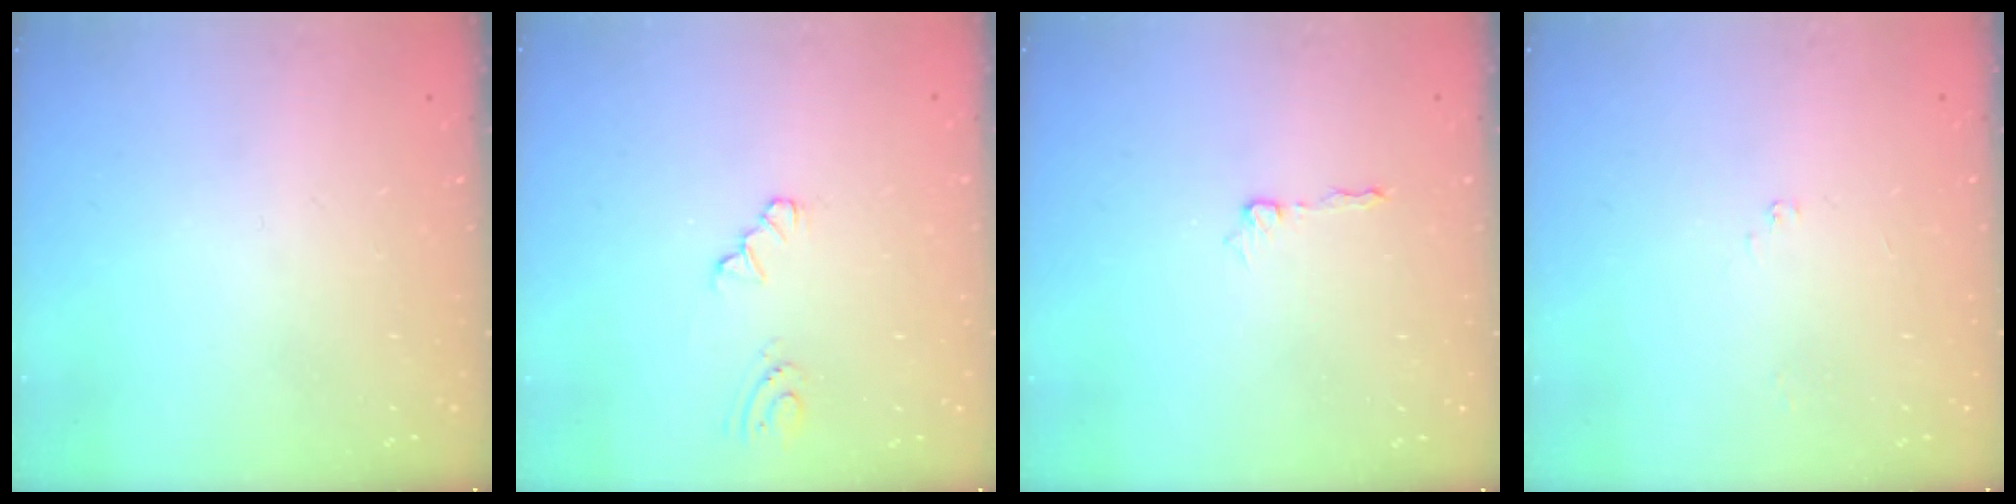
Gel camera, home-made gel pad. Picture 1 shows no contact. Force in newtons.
{"total": 2.8, "press": 2.8, "slide": 0.1}
{"total": 3.7, "press": 3.7, "slide": 0.4}
{"total": 0.9, "press": 0.9, "slide": 0.1}